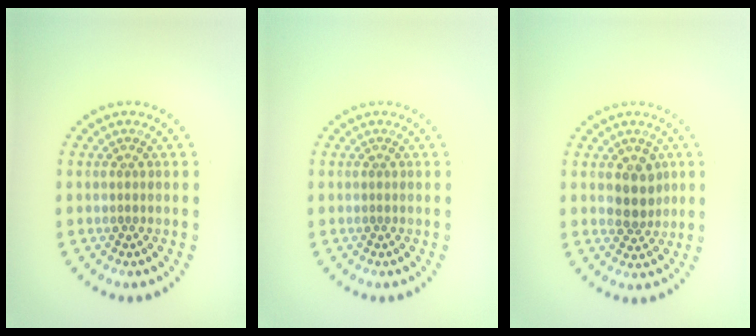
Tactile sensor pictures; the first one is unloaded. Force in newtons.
{"total": 0.0}
{"total": 2.5, "press": 2.3, "slide": 1.0}